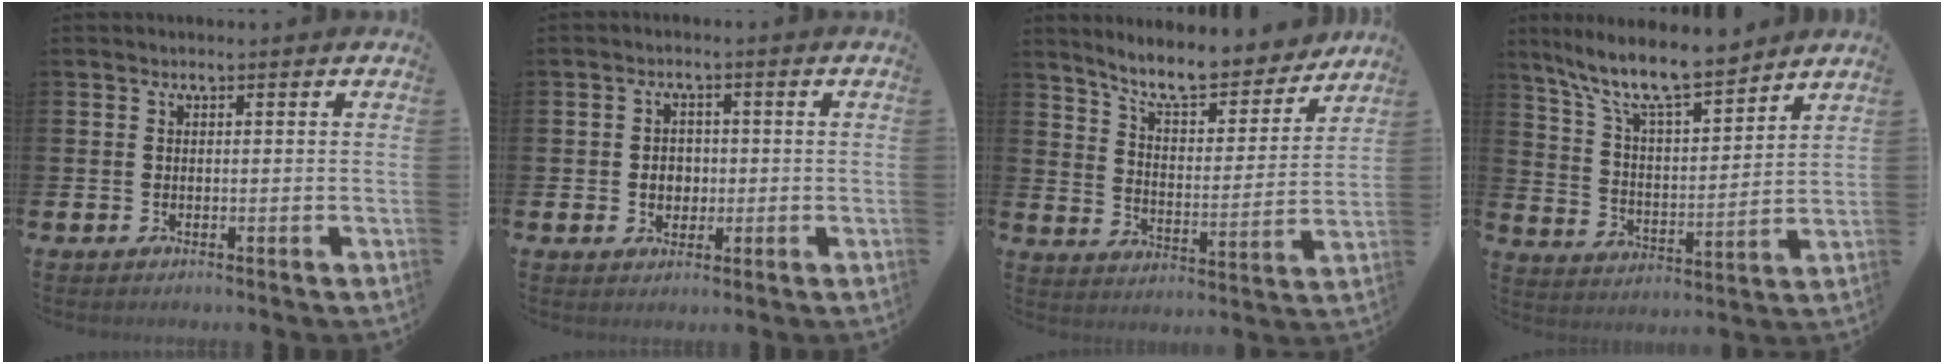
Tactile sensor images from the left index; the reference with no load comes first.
{"total": 2.8, "force": [-0.3, 2.4, 1.4], "torque": [-0.009, -0.002, -0.014]}
{"total": 9.3, "force": [8.6, 1.6, 3.2], "torque": [-0.081, -0.061, 0.147]}
{"total": 11.1, "force": [9.8, 2.0, 4.8], "torque": [-0.123, -0.057, 0.172]}